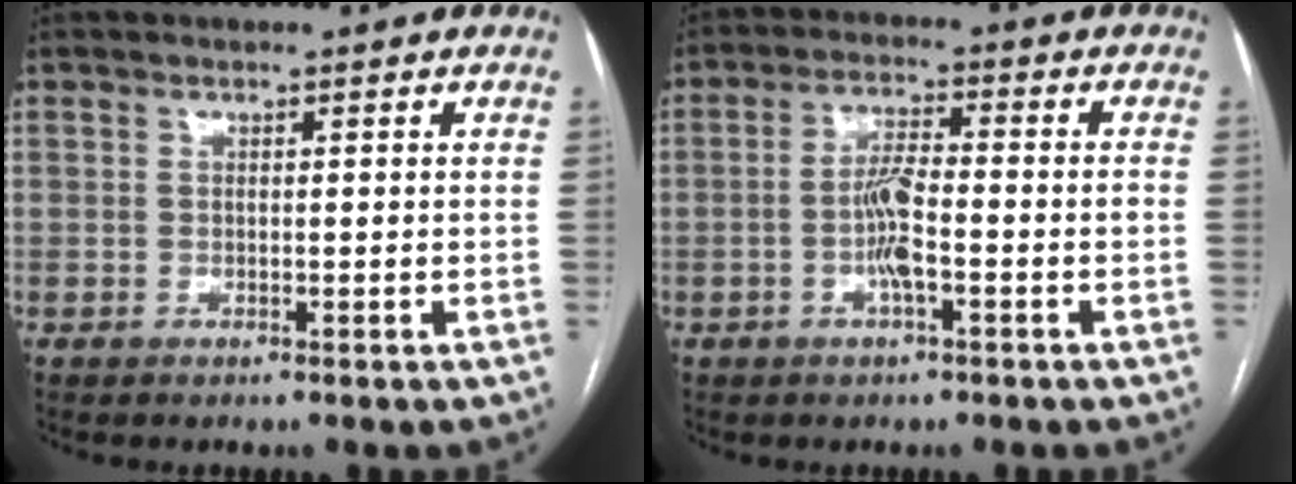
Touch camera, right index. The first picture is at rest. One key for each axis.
{"total": 5.4, "fx": -1.7, "fy": 0.7, "fz": 5.1, "tx": -0.105, "ty": 0.007, "tz": -0.031}